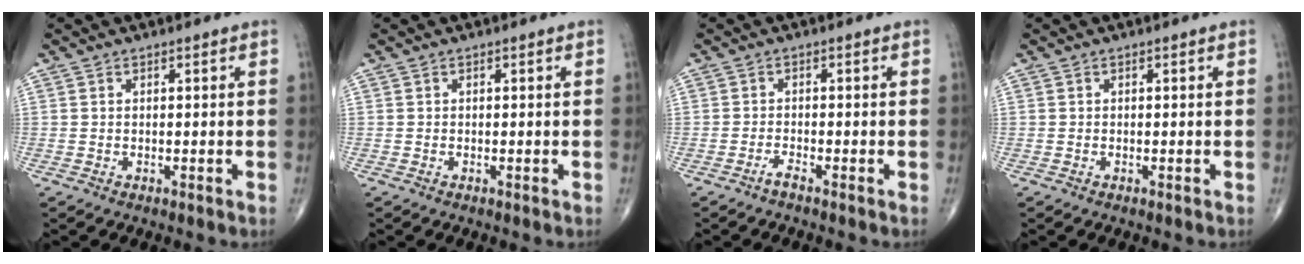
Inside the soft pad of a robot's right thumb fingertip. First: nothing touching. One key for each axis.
{"total": 0.0}
{"total": 1.1, "fx": -1.0, "fy": -0.1, "fz": 0.4, "tx": -0.016, "ty": 0.004, "tz": -0.021}
{"total": 0.0}